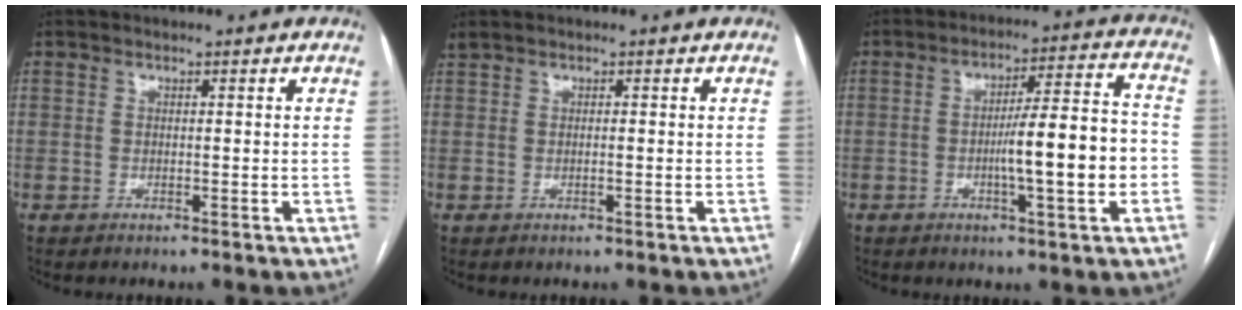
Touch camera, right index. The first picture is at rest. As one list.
[{"total": 0.8, "force": [0.4, 0.0, 0.8], "torque": [-0.026, 0.015, 0.013]}, {"total": 11.4, "force": [-2.4, 1.0, 11.1], "torque": [-0.171, 0.013, -0.037]}]